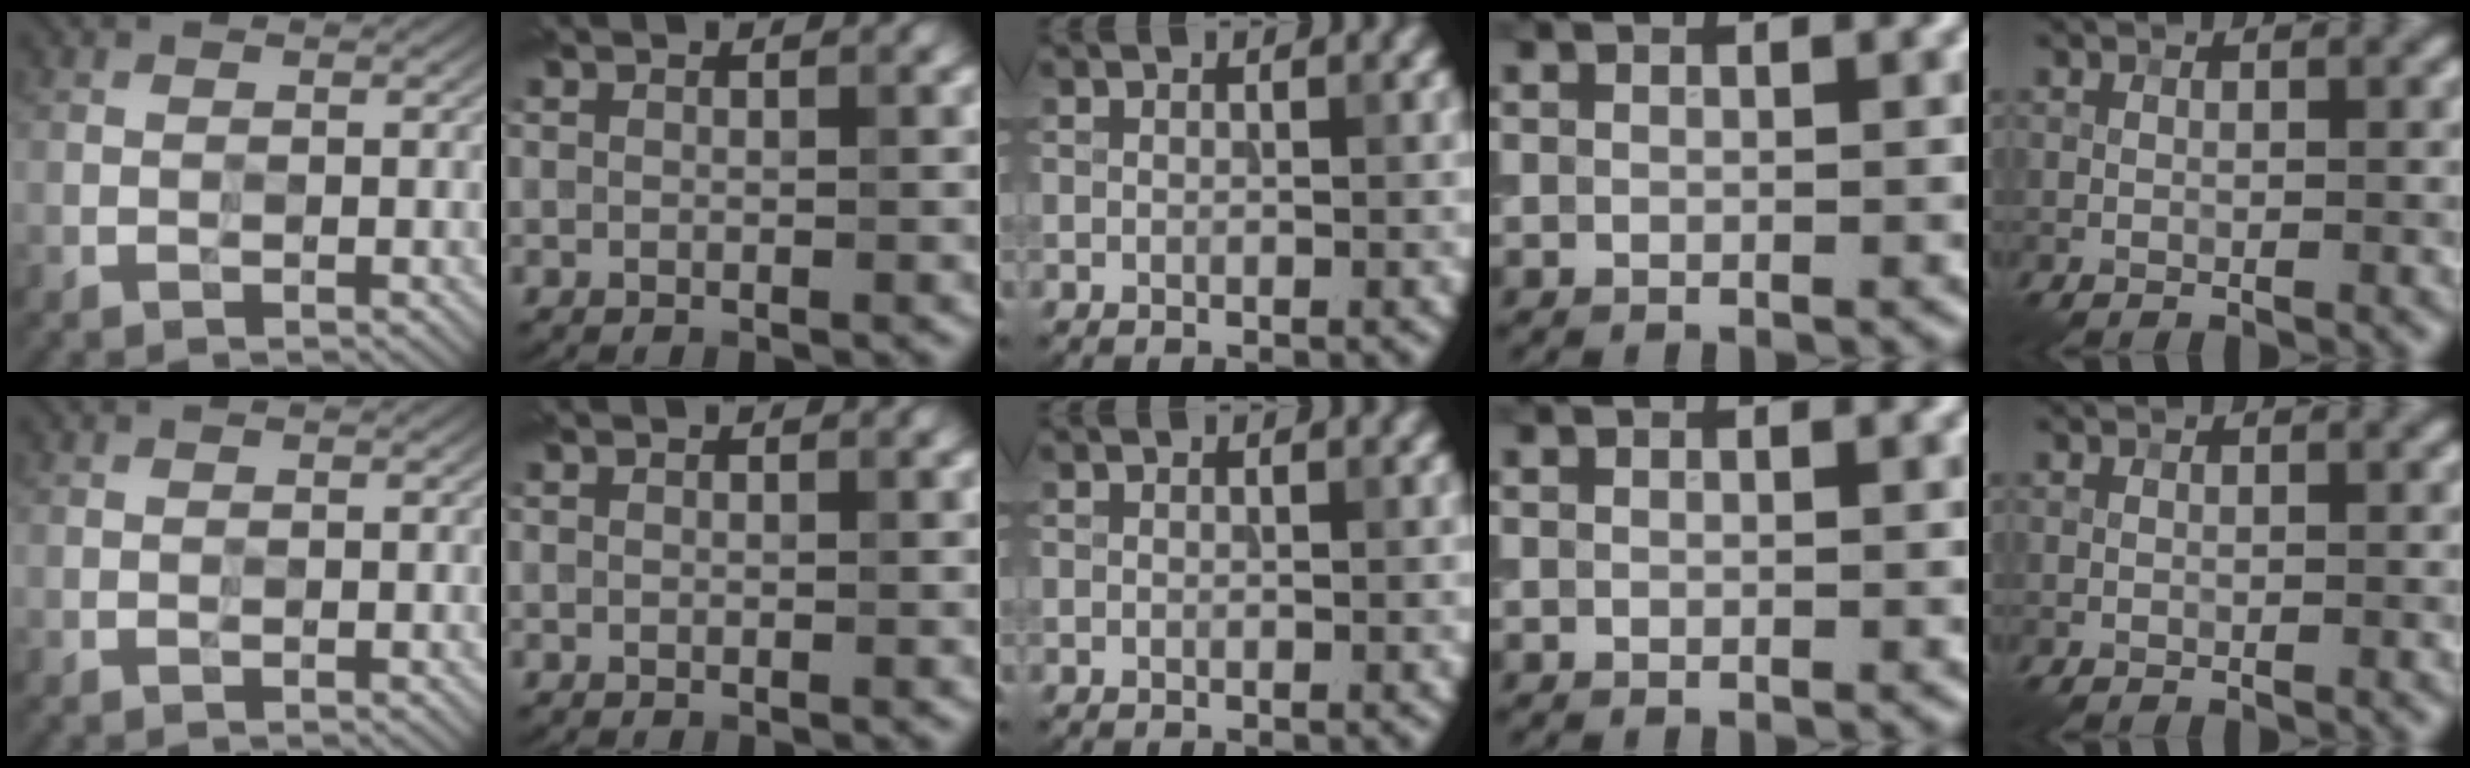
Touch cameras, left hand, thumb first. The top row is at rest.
{}